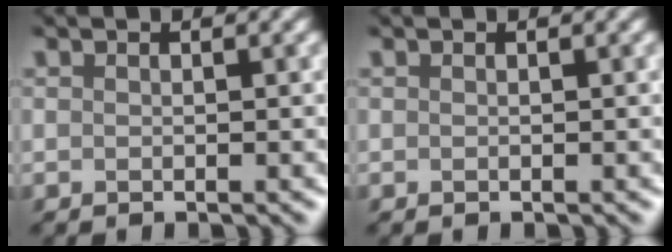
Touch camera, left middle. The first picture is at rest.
{"total": 0.0}